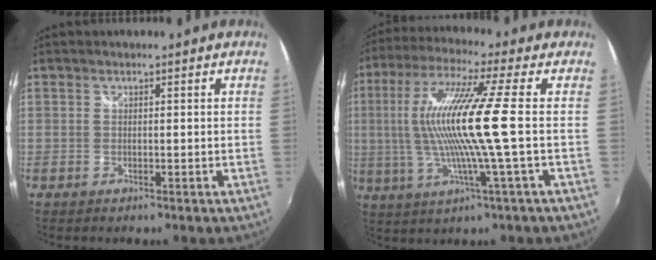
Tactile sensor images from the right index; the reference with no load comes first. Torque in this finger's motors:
{"motor_torque": [1.54, -0.26, 1.05, 0.21]}